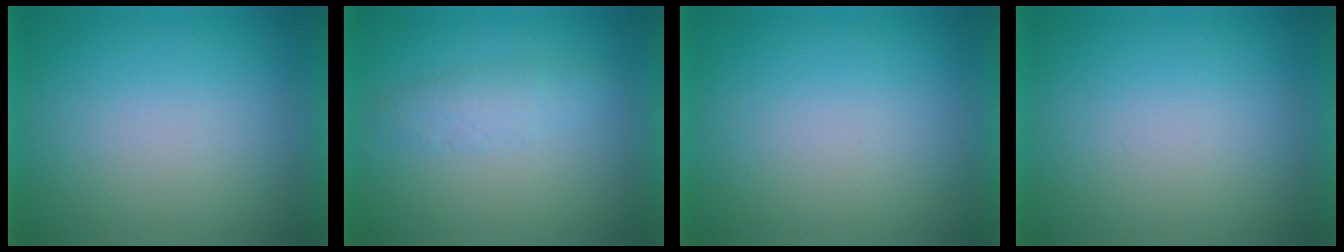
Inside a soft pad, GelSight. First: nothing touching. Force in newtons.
{"total": 2.4}
{"total": 0.0}
{"total": 0.0}